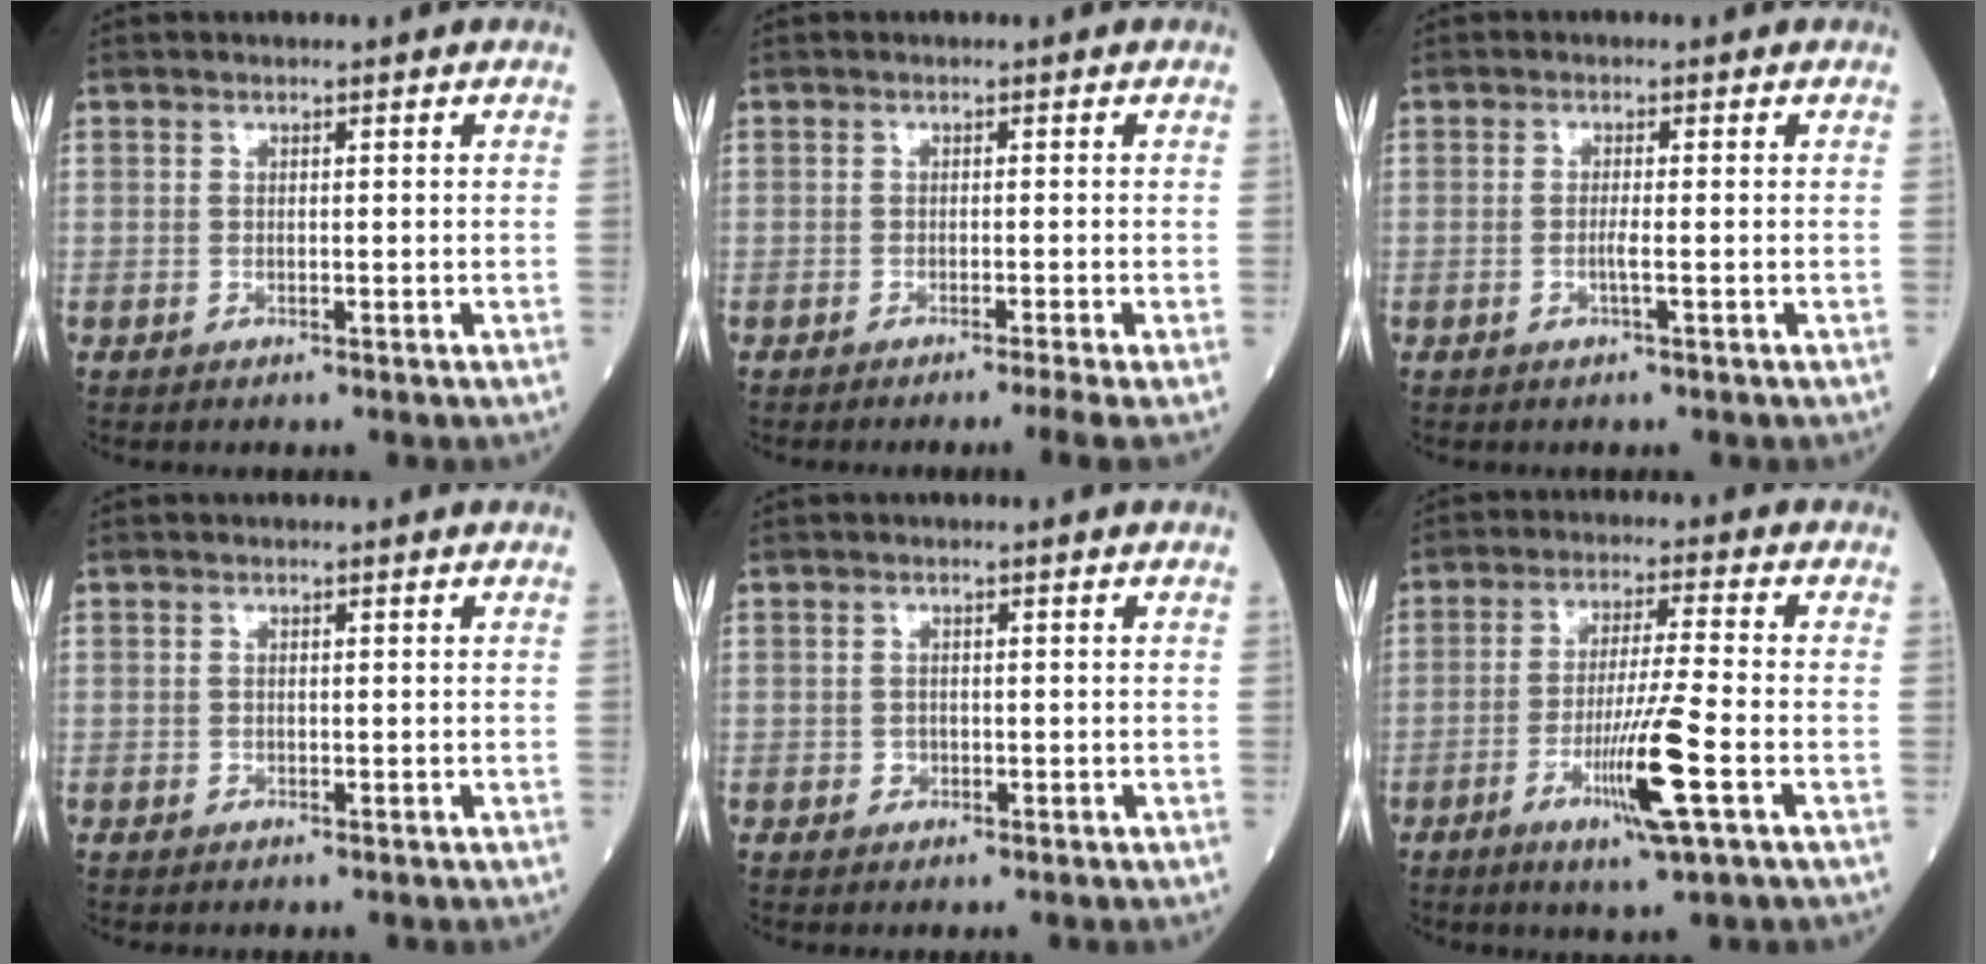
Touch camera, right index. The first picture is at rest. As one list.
[{"total": 3.3, "force": [-2.5, -1.3, 1.8], "torque": [-0.025, -0.007, -0.041]}, {"total": 1.5, "force": [-0.5, -0.2, 1.4], "torque": [-0.027, -0.001, -0.013]}, {"total": 0.0}, {"total": 0.8, "force": [-0.3, 0.7, 0.2], "torque": [-0.003, 0.003, -0.006]}, {"total": 9.8, "force": [-3.9, -0.8, 9.0], "torque": [-0.165, -0.019, -0.072]}]